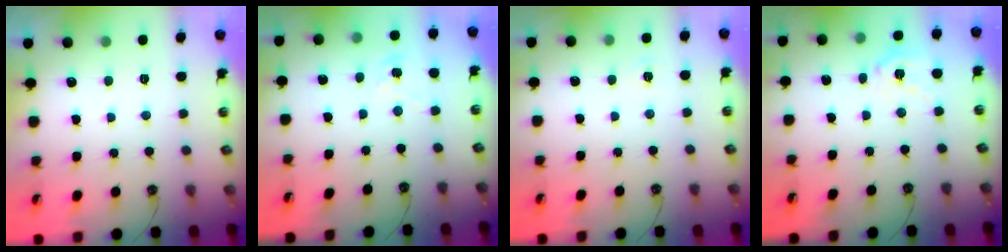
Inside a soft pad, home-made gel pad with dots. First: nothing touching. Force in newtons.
{"total": 1.6, "press": 1.6, "slide": 0.2}
{"total": 2.1, "press": 2.1, "slide": 0.3}
{"total": 12.0, "press": 11.9, "slide": 1.7}